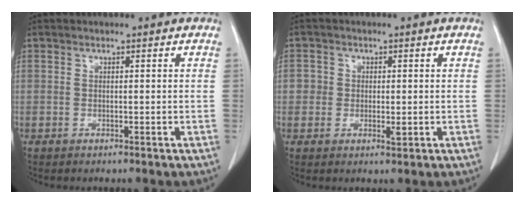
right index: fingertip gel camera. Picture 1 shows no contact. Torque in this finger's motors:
{"motor_torque": [-0.02, 0.19, 0.05, 0.07]}